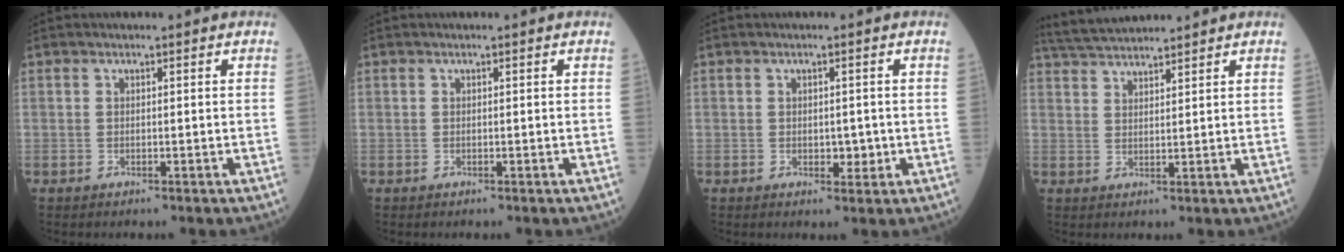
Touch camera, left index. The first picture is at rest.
{"total": 0.0}
{"total": 2.1, "force": [-0.3, 1.4, 1.5], "torque": [-0.017, 0.001, -0.001]}
{"total": 6.3, "force": [6.1, 0.2, 1.6], "torque": [-0.038, 0.035, 0.116]}